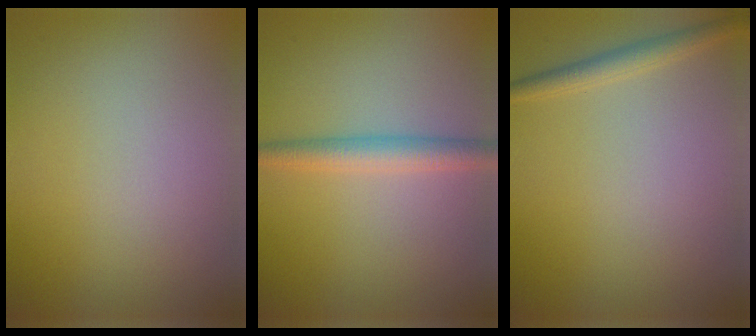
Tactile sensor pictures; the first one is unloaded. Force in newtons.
{"total": 2.9, "press": 2.9, "slide": 0.1}
{"total": 1.8, "press": 1.8, "slide": 0.1}